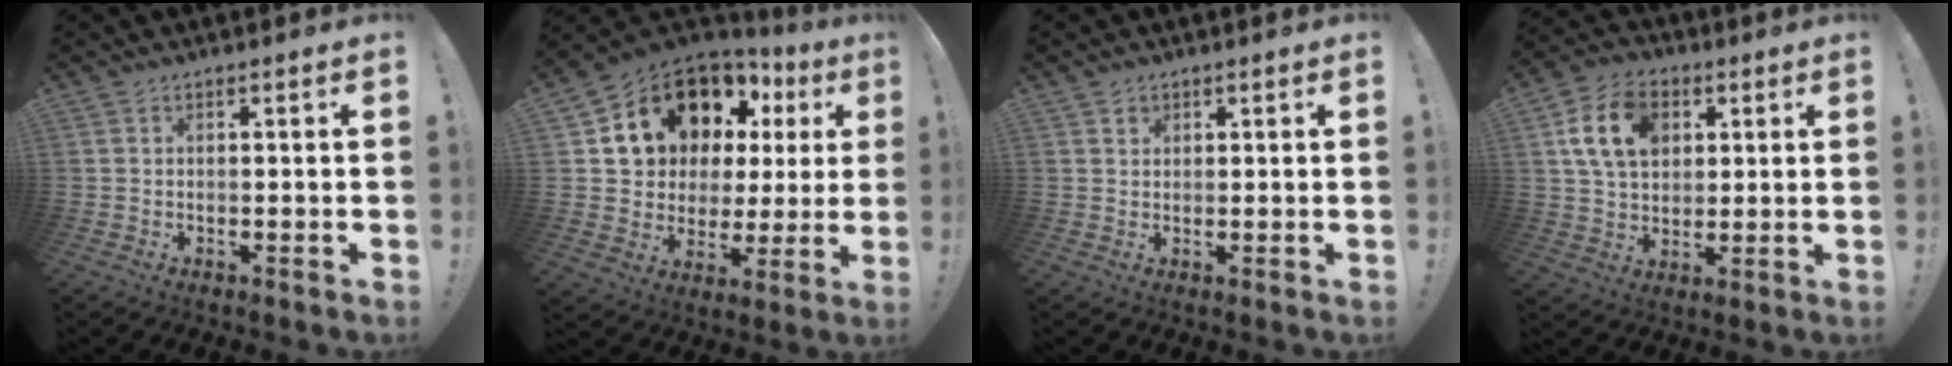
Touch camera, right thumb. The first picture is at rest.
{"total": 16.2, "force": [9.1, 10.7, 7.9], "torque": [-0.137, -0.056, 0.189]}
{"total": 1.5, "force": [1.1, 1.0, 0.1], "torque": [0.007, -0.008, 0.018]}
{"total": 14.4, "force": [5.0, 10.4, 8.6], "torque": [-0.151, -0.001, 0.099]}